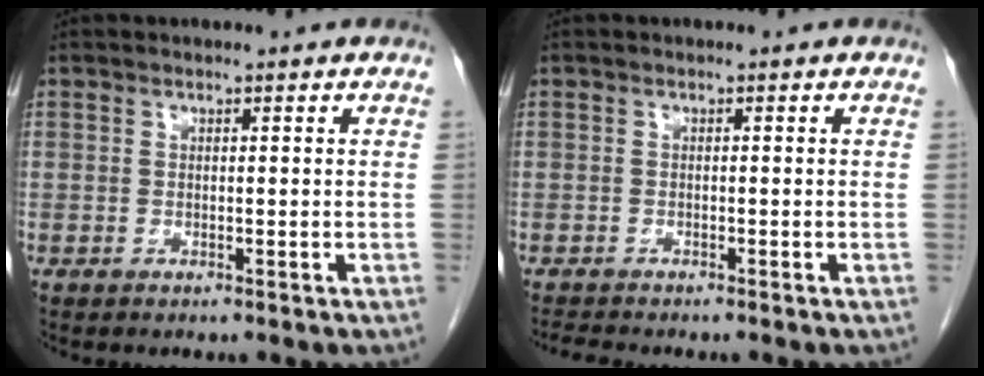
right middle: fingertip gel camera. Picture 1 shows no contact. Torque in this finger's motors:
{"motor_torque": [0.11, -0.06, -0.02, -0.01]}